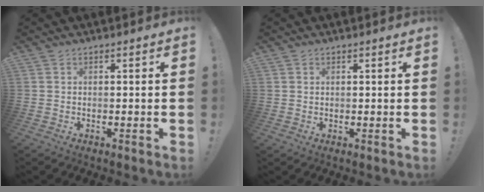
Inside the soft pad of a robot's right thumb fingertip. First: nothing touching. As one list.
[{"total": 2.6, "force": [1.0, 2.4, 0.0], "torque": [0.001, -0.006, 0.019]}]